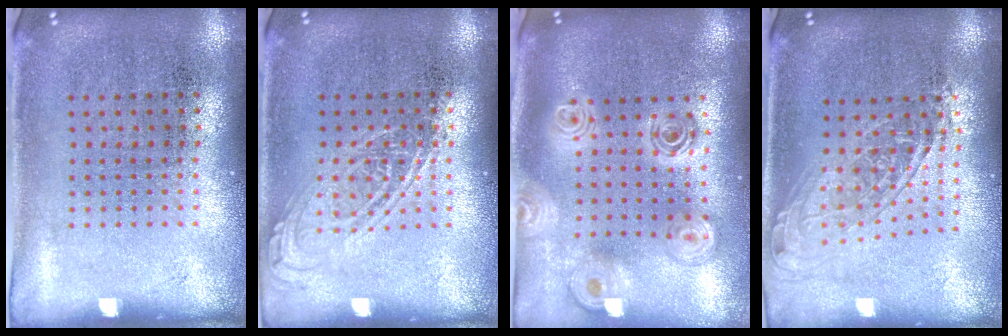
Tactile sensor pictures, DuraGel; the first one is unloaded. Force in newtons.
{"total": 2.0, "press": 2.0, "slide": 0.2}
{"total": 2.3, "press": 1.8, "slide": 1.4}
{"total": 1.5, "press": 1.2, "slide": 0.9}